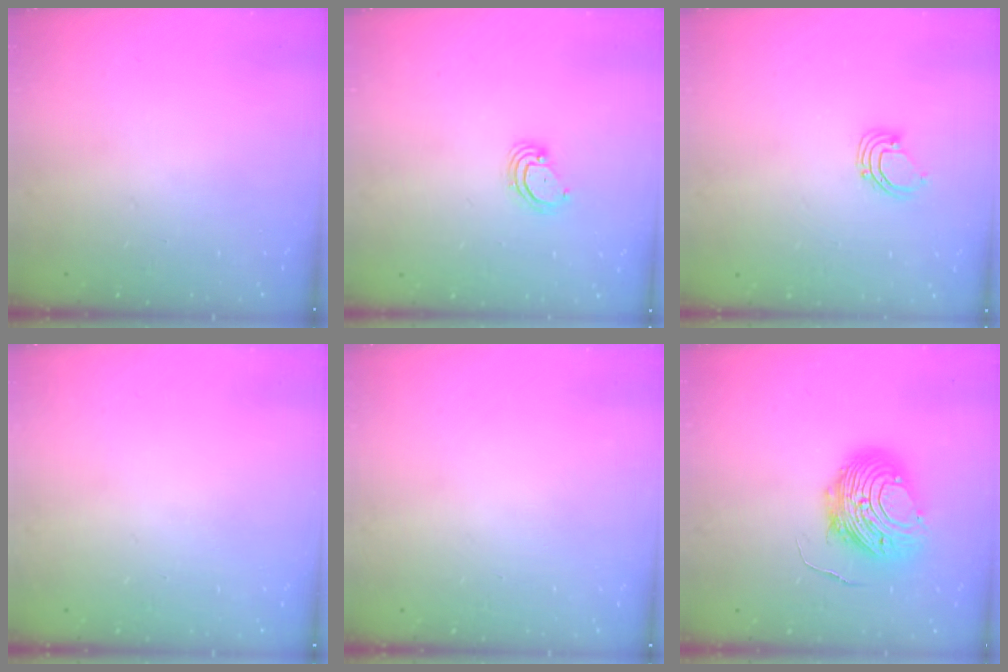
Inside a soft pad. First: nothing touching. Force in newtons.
{"total": 3.0, "press": 2.9, "slide": 0.3}
{"total": 2.9, "press": 2.9, "slide": 0.3}
{"total": 0.0}
{"total": 0.0}
{"total": 10.7, "press": 10.6, "slide": 1.1}